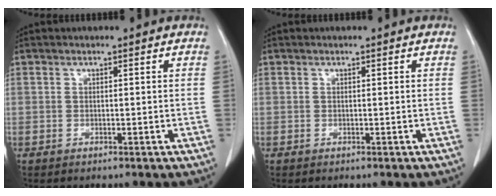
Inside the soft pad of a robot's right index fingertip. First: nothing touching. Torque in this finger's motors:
{"motor_torque": [0.00, 0.00, 0.00, 0.00]}